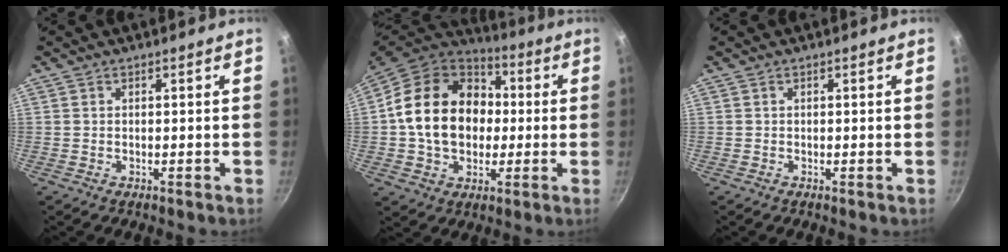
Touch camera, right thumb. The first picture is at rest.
{"total": 21.8, "force": [0.9, 16.9, 13.7], "torque": [-0.219, 0.035, 0.011]}
{"total": 0.0}